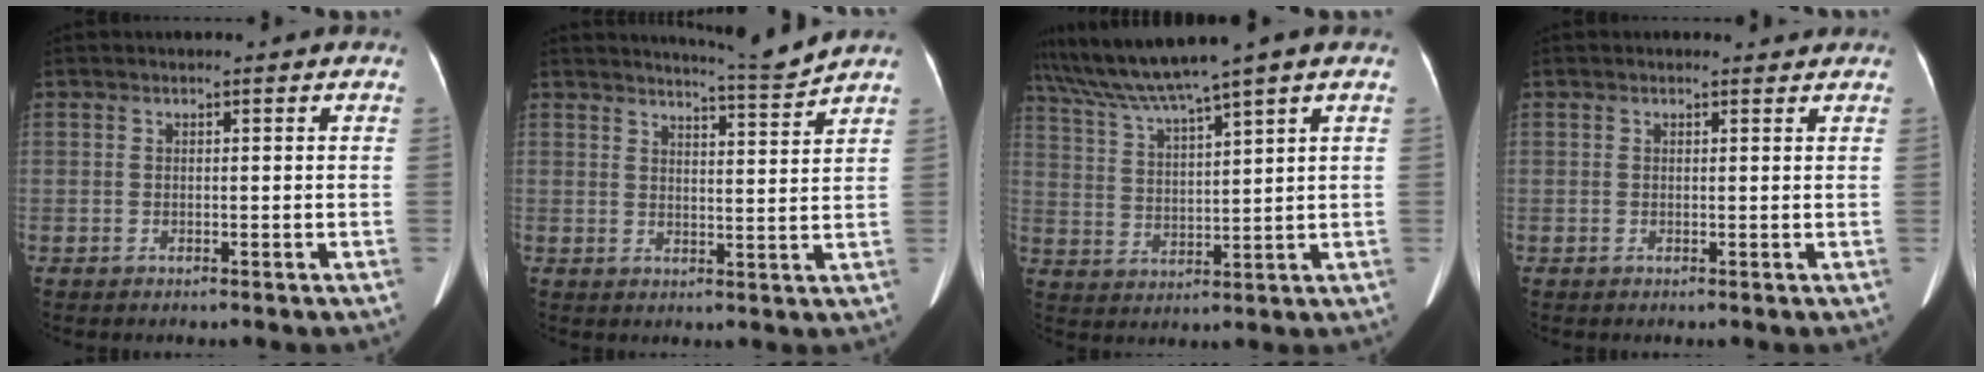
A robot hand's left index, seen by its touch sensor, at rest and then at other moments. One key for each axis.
{"total": 5.2, "fx": 4.8, "fy": -1.9, "fz": -0.1, "tx": -0.012, "ty": -0.028, "tz": 0.076}
{"total": 9.1, "fx": 7.6, "fy": -1.8, "fz": 4.6, "tx": -0.094, "ty": 0.016, "tz": 0.147}
{"total": 0.9, "fx": 0.9, "fy": 0.3, "fz": -0.1, "tx": -0.007, "ty": -0.003, "tz": 0.008}